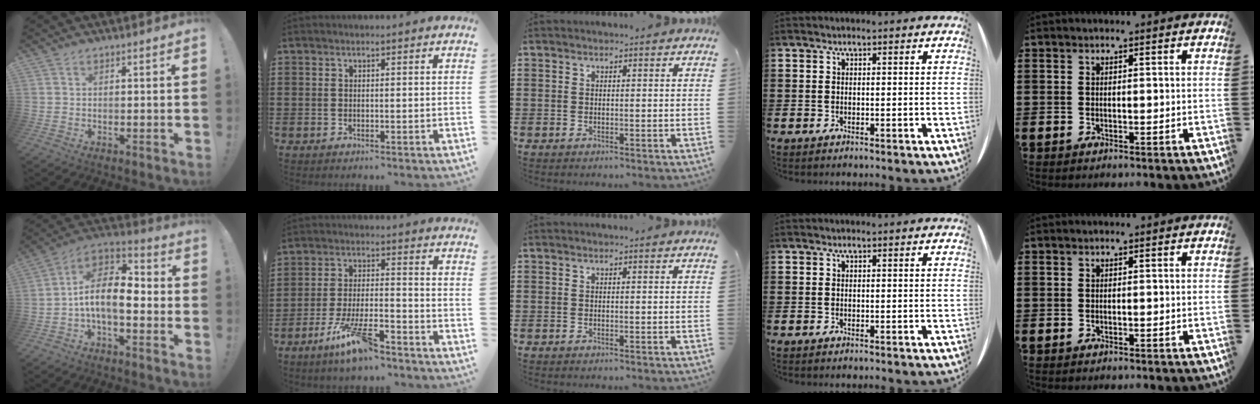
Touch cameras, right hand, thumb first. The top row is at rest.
{"thumb": {"total": 13.5, "force": [-1.6, 6.8, 11.6], "torque": [-0.225, 0.010, -0.026]}, "index": {"total": 9.7, "force": [-6.7, 2.0, 6.8], "torque": [-0.141, 0.004, -0.125]}}